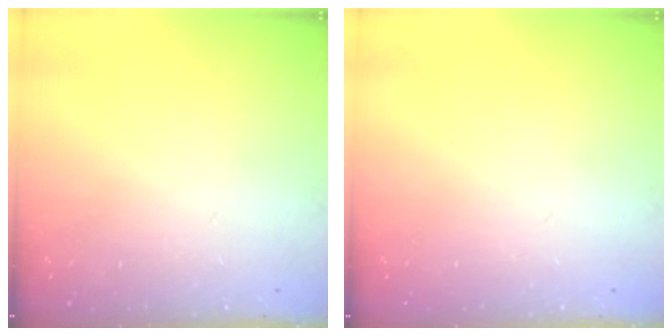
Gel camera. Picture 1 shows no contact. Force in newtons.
{"total": 0.0}